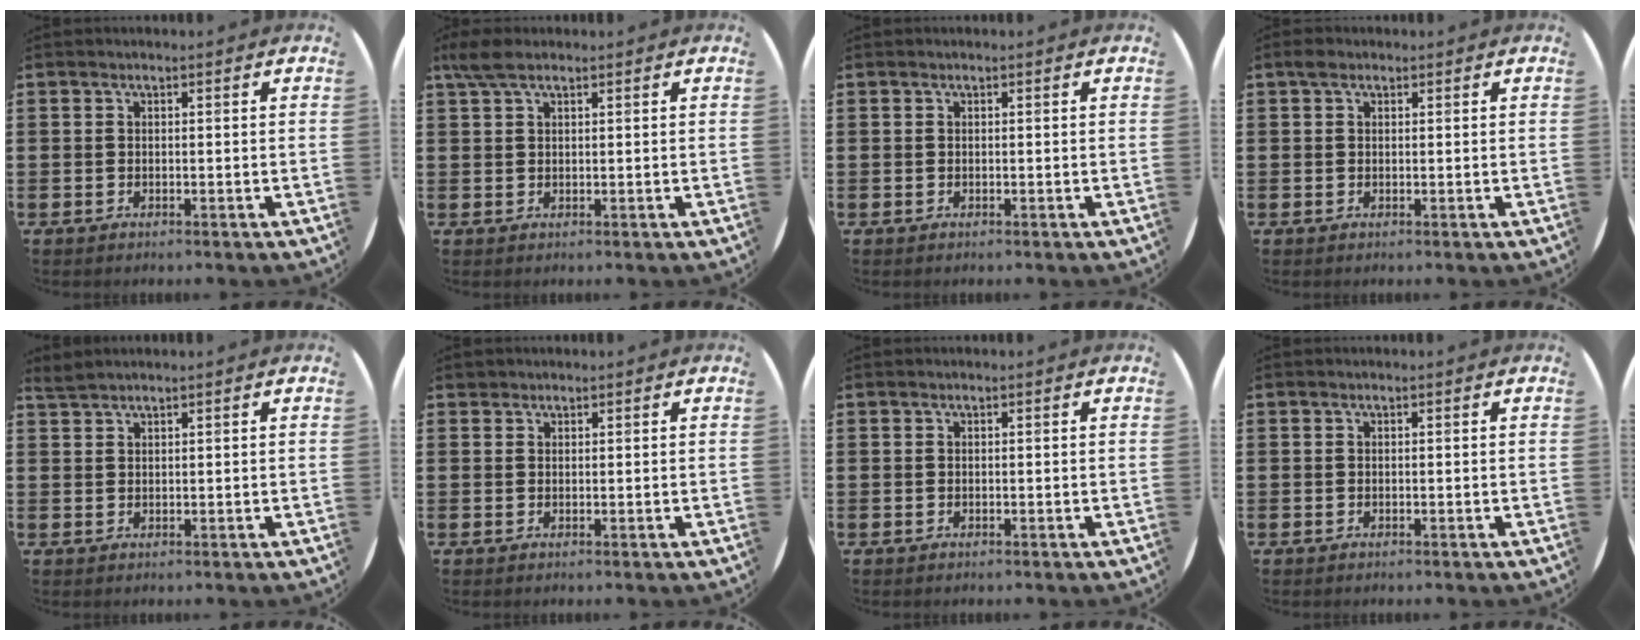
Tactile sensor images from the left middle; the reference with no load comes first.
{"total": 3.0, "force": [2.0, 1.1, 1.9], "torque": [-0.042, 0.005, 0.037]}
{"total": 0.0}
{"total": 1.0, "force": [0.7, 0.6, 0.5], "torque": [-0.003, 0.002, 0.011]}
{"total": 1.2, "force": [1.2, -0.2, 0.1], "torque": [-0.003, 0.000, 0.024]}
{"total": 0.8, "force": [0.7, 0.3, -0.1], "torque": [0.000, 0.001, 0.015]}
{"total": 0.0}
{"total": 0.0}